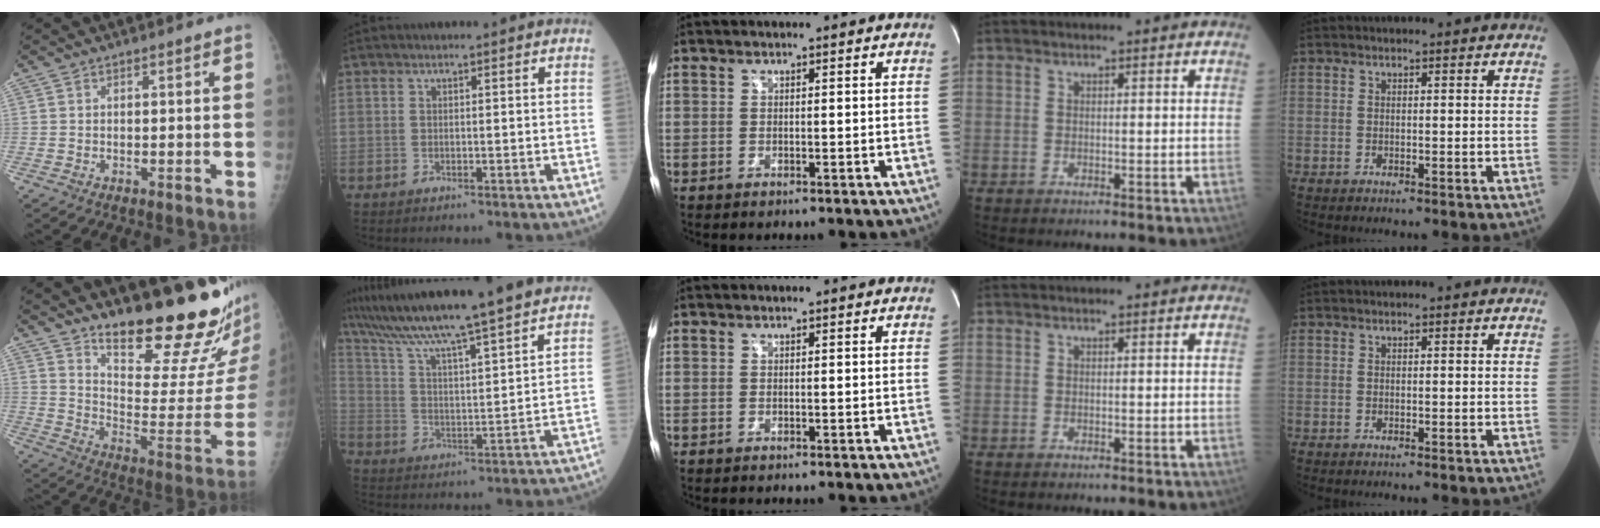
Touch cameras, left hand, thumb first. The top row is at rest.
{"thumb": {"total": 23.0, "force": [18.0, 4.3, 13.6], "torque": [-0.169, -0.148, 0.260]}, "index": {"total": 23.3, "force": [20.6, -1.4, 10.8], "torque": [-0.188, -0.018, 0.305]}}